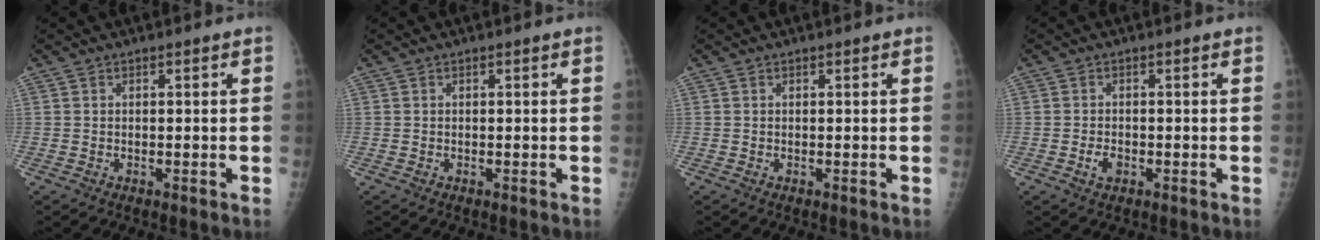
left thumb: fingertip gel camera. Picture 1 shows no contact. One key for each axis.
{"total": 0.0}
{"total": 0.0}
{"total": 2.1, "fx": -0.8, "fy": 1.4, "fz": 1.3, "tx": -0.020, "ty": 0.002, "tz": -0.012}